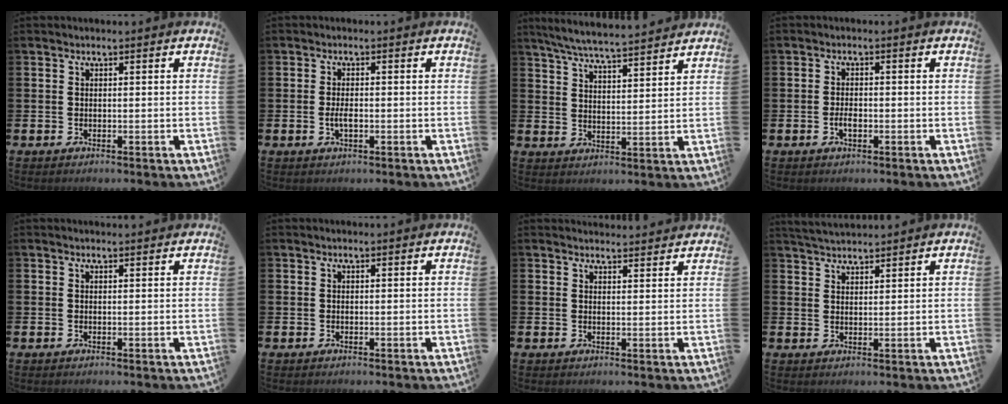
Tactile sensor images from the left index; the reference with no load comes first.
{"total": 2.1, "force": [-0.4, 0.8, 1.9], "torque": [-0.029, -0.002, -0.009]}
{"total": 6.4, "force": [6.2, 0.1, 1.7], "torque": [-0.056, -0.038, 0.108]}
{"total": 1.9, "force": [-0.6, 0.9, 1.6], "torque": [-0.024, -0.001, -0.013]}
{"total": 0.7, "force": [0.7, 0.0, 0.1], "torque": [0.008, -0.003, 0.011]}
{"total": 0.0}
{"total": 2.5, "force": [2.5, 0.2, -0.1], "torque": [0.007, -0.018, 0.043]}
{"total": 3.4, "force": [3.3, 0.4, 0.4], "torque": [-0.012, -0.013, 0.062]}